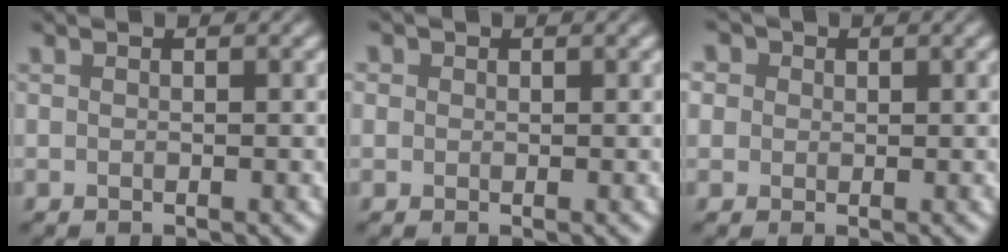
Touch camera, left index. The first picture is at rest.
{"total": 1.0, "force": [0.4, 0.9, 0.2], "torque": [0.001, 0.001, -0.001]}
{"total": 5.0, "force": [2.4, 3.7, 2.2], "torque": [-0.050, 0.020, 0.017]}